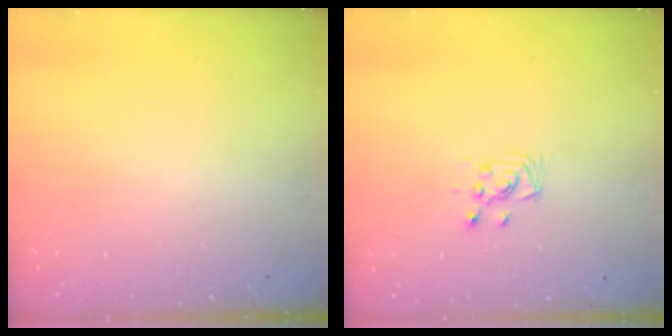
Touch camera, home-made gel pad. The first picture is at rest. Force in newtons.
{"total": 4.3, "press": 4.2, "slide": 0.5}